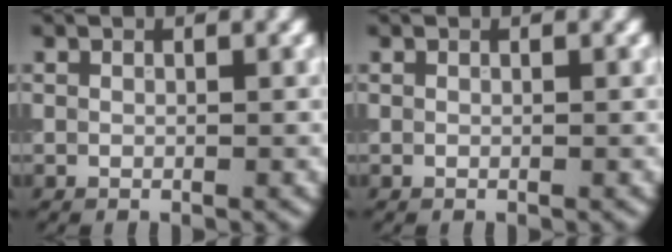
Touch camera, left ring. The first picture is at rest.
{"total": 0.0}